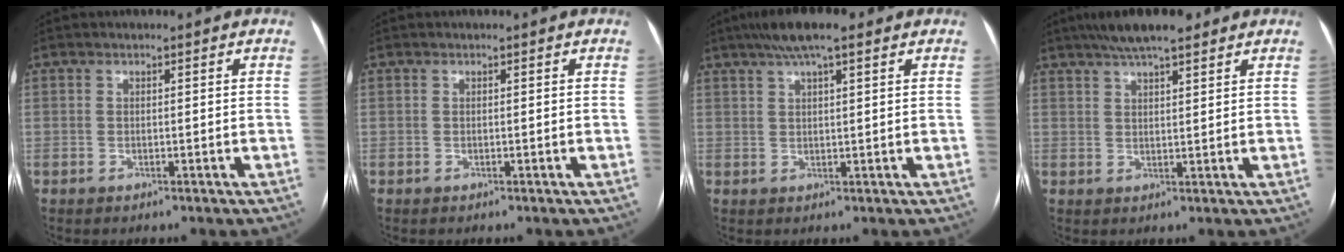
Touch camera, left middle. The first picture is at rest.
{"total": 0.0}
{"total": 7.6, "force": [5.2, 1.2, 5.4], "torque": [-0.090, 0.031, 0.081]}
{"total": 8.6, "force": [6.5, 1.6, 5.4], "torque": [-0.086, 0.028, 0.104]}